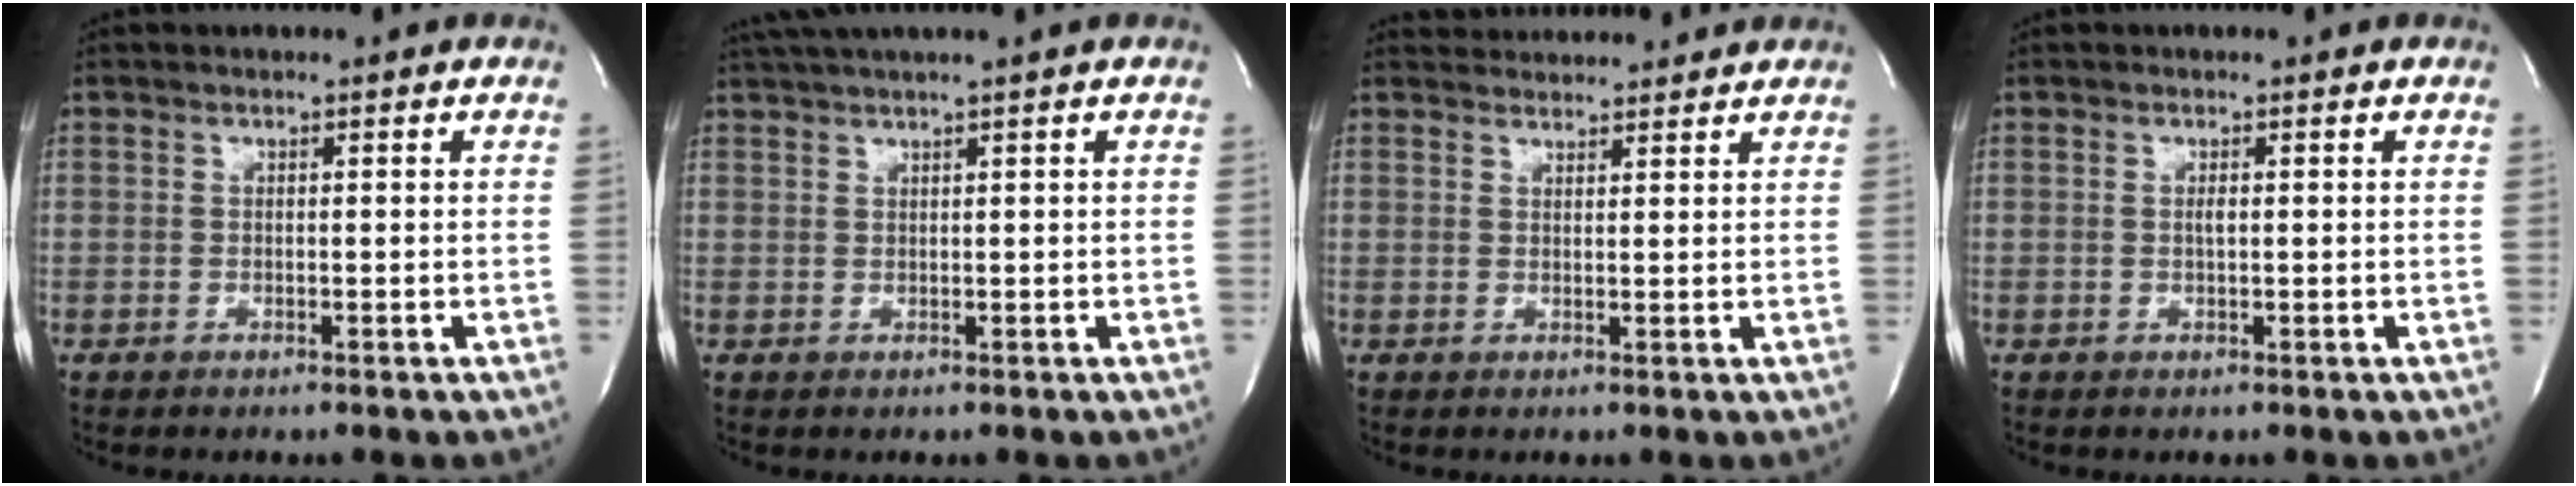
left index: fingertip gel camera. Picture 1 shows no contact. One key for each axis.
{"total": 3.5, "fx": 2.7, "fy": -1.1, "fz": 1.9, "tx": -0.036, "ty": 0.018, "tz": 0.055}
{"total": 5.8, "fx": 5.6, "fy": 1.2, "fz": 0.5, "tx": -0.006, "ty": 0.023, "tz": 0.071}
{"total": 0.8, "fx": 0.0, "fy": 0.1, "fz": 0.8, "tx": -0.017, "ty": -0.001, "tz": 0.002}